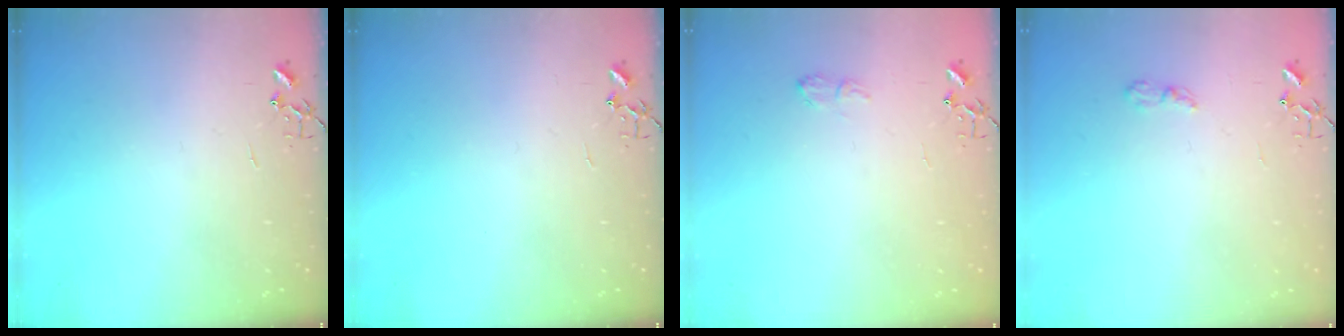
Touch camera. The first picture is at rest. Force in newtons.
{"total": 0.0}
{"total": 5.8, "press": 5.7, "slide": 0.7}
{"total": 4.4, "press": 4.3, "slide": 0.5}